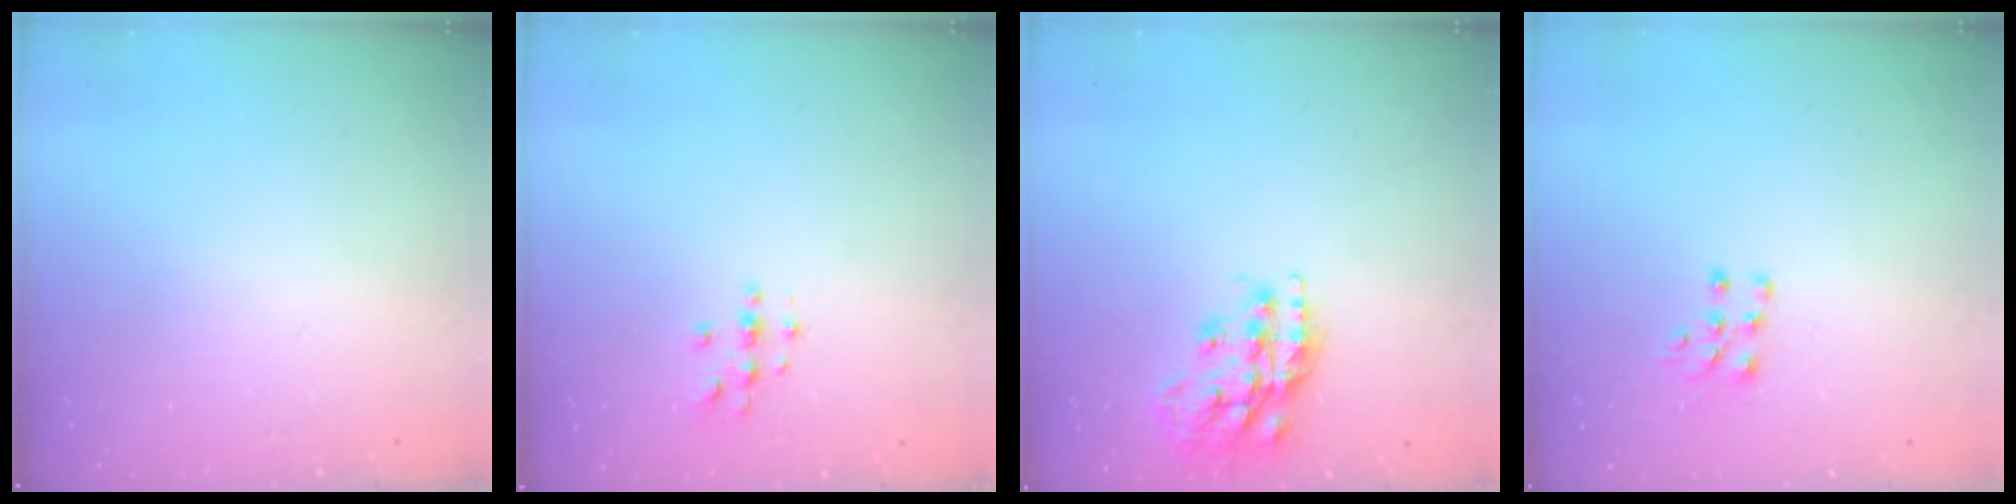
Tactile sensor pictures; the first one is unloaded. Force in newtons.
{"total": 3.4, "press": 3.4, "slide": 0.4}
{"total": 15.7, "press": 15.7, "slide": 1.2}
{"total": 6.5, "press": 6.4, "slide": 0.7}